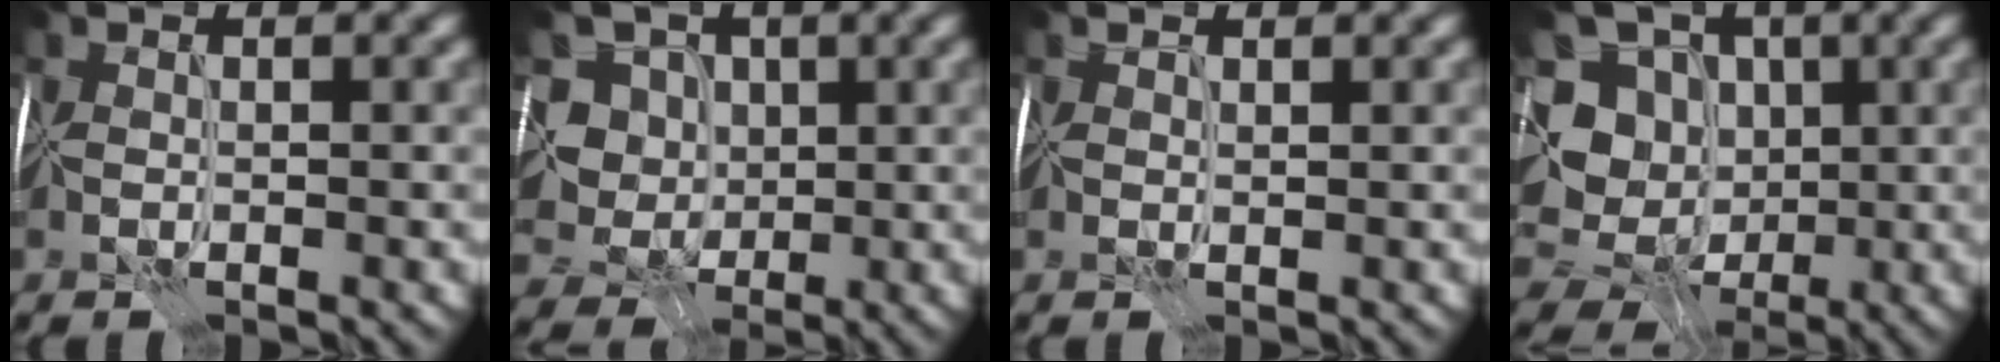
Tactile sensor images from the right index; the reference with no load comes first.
{"total": 4.0, "force": [1.2, 3.7, 1.1], "torque": [-0.009, -0.001, 0.006]}
{"total": 0.7, "force": [0.6, -0.1, 0.0], "torque": [0.004, 0.001, 0.011]}
{"total": 8.5, "force": [0.0, 7.8, 3.4], "torque": [-0.053, -0.007, -0.009]}